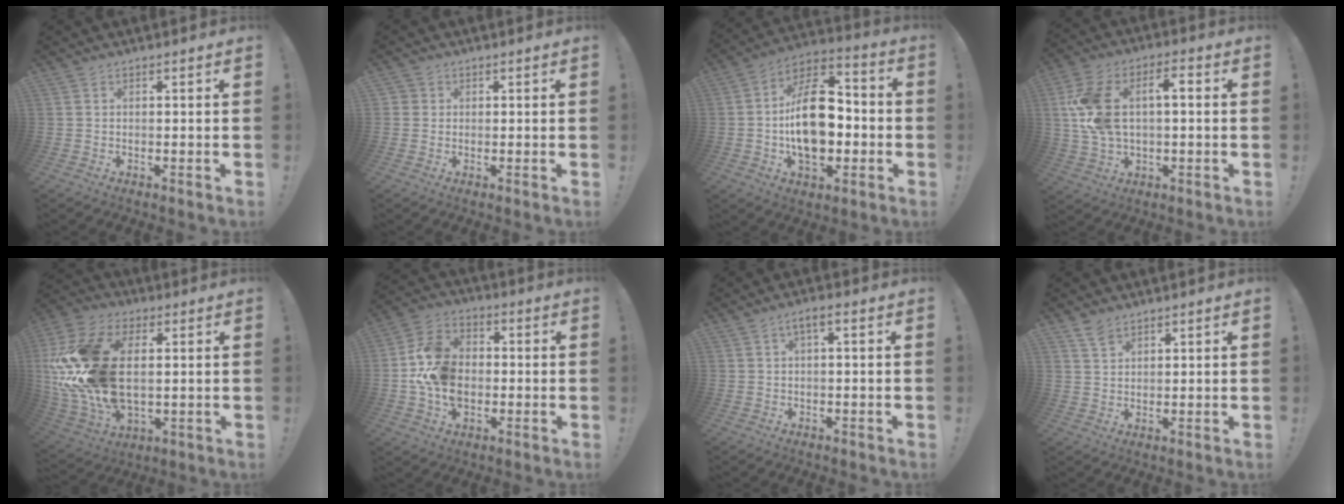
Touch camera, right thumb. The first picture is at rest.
{"total": 1.7, "force": [0.4, 1.7, 0.4], "torque": [-0.002, -0.002, 0.006]}
{"total": 21.0, "force": [-2.8, 12.5, 16.6], "torque": [-0.281, 0.020, -0.042]}
{"total": 13.6, "force": [1.8, 7.9, 10.9], "torque": [-0.209, 0.015, 0.033]}
{"total": 25.8, "force": [2.5, 16.1, 20.0], "torque": [-0.400, 0.004, 0.054]}
{"total": 13.5, "force": [-2.1, 10.5, 8.2], "torque": [-0.141, 0.021, -0.035]}
{"total": 2.5, "force": [-0.3, 0.3, 2.5], "torque": [-0.046, 0.007, -0.008]}
{"total": 3.7, "force": [3.0, 1.7, 1.4], "torque": [-0.009, -0.023, 0.054]}